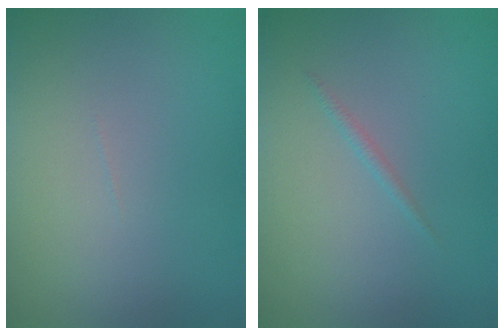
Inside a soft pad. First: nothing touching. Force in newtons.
{"total": 0.6, "press": 0.6, "slide": 0.0}